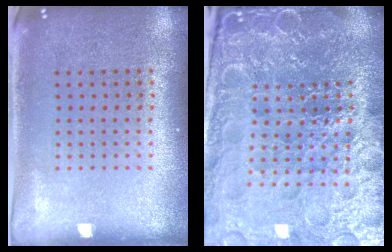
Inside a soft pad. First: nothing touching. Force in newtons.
{"total": 6.2, "press": 5.6, "slide": 2.6}